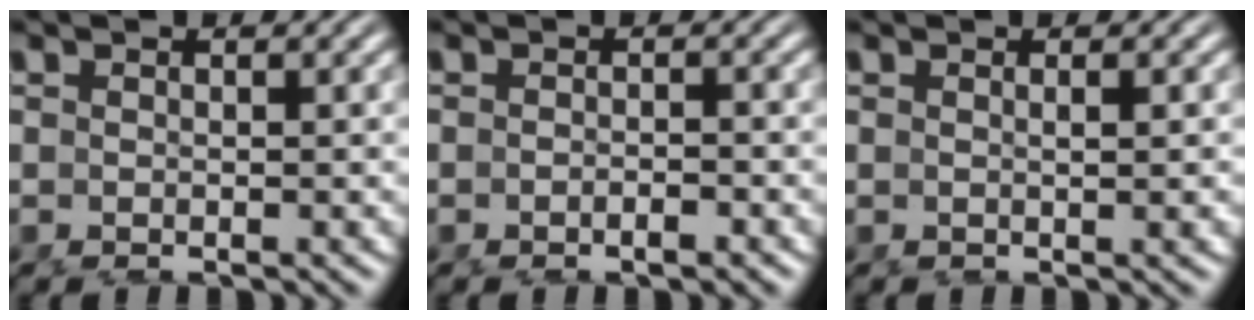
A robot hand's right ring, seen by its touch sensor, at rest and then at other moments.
{"total": 1.2, "force": [-1.0, 0.2, 0.7], "torque": [-0.005, 0.011, -0.024]}
{"total": 1.0, "force": [0.4, -0.9, 0.3], "torque": [-0.003, 0.003, 0.006]}